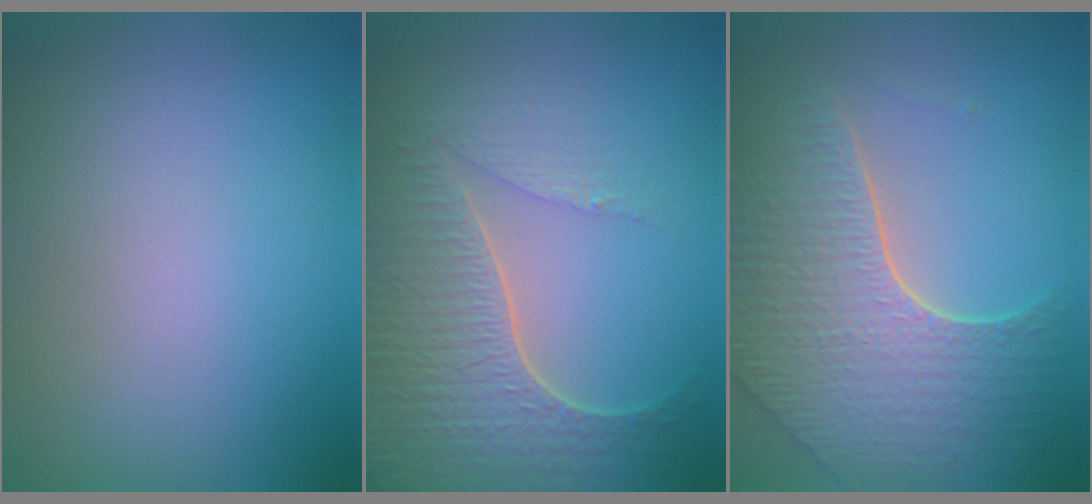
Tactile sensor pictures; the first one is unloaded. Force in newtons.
{"total": 5.9, "press": 4.8, "slide": 3.4}
{"total": 7.6, "press": 5.5, "slide": 5.2}